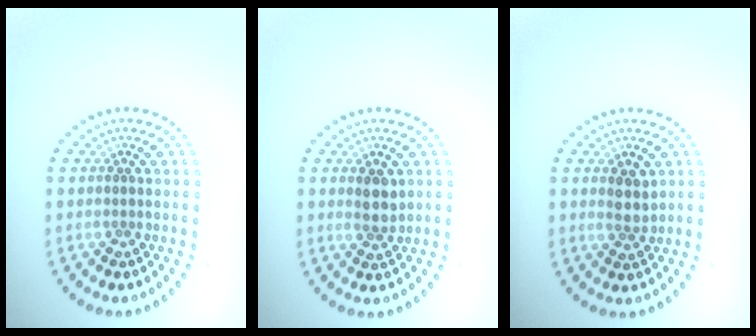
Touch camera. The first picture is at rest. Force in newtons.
{"total": 1.9, "press": 1.8, "slide": 0.8}
{"total": 1.9, "press": 1.7, "slide": 0.8}